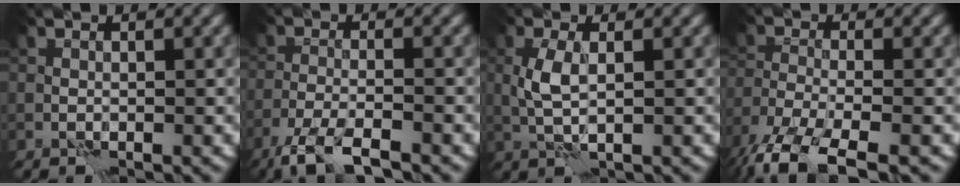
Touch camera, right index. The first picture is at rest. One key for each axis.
{"total": 4.8, "fx": -3.7, "fy": 0.7, "fz": 2.9, "tx": -0.056, "ty": -0.008, "tz": -0.074}
{"total": 2.6, "fx": 0.6, "fy": 0.7, "fz": 2.4, "tx": -0.059, "ty": 0.000, "tz": 0.013}
{"total": 8.6, "fx": -6.2, "fy": 2.6, "fz": 5.4, "tx": -0.118, "ty": -0.022, "tz": -0.119}